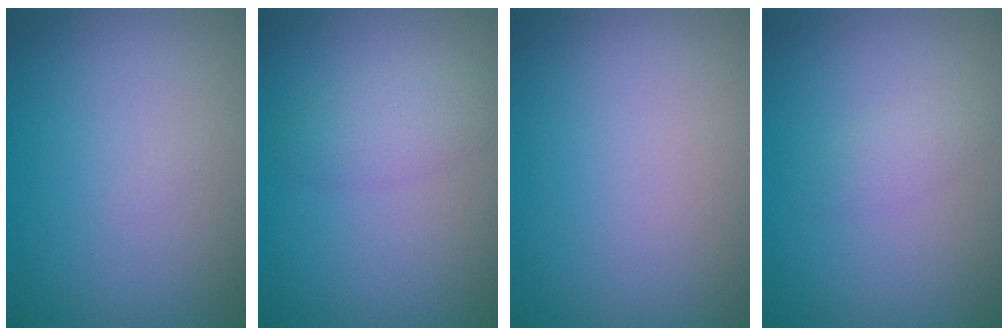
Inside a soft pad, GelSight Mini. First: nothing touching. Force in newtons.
{"total": 2.0, "press": 2.0, "slide": 0.1}
{"total": 0.0}
{"total": 1.2, "press": 1.2, "slide": 0.1}